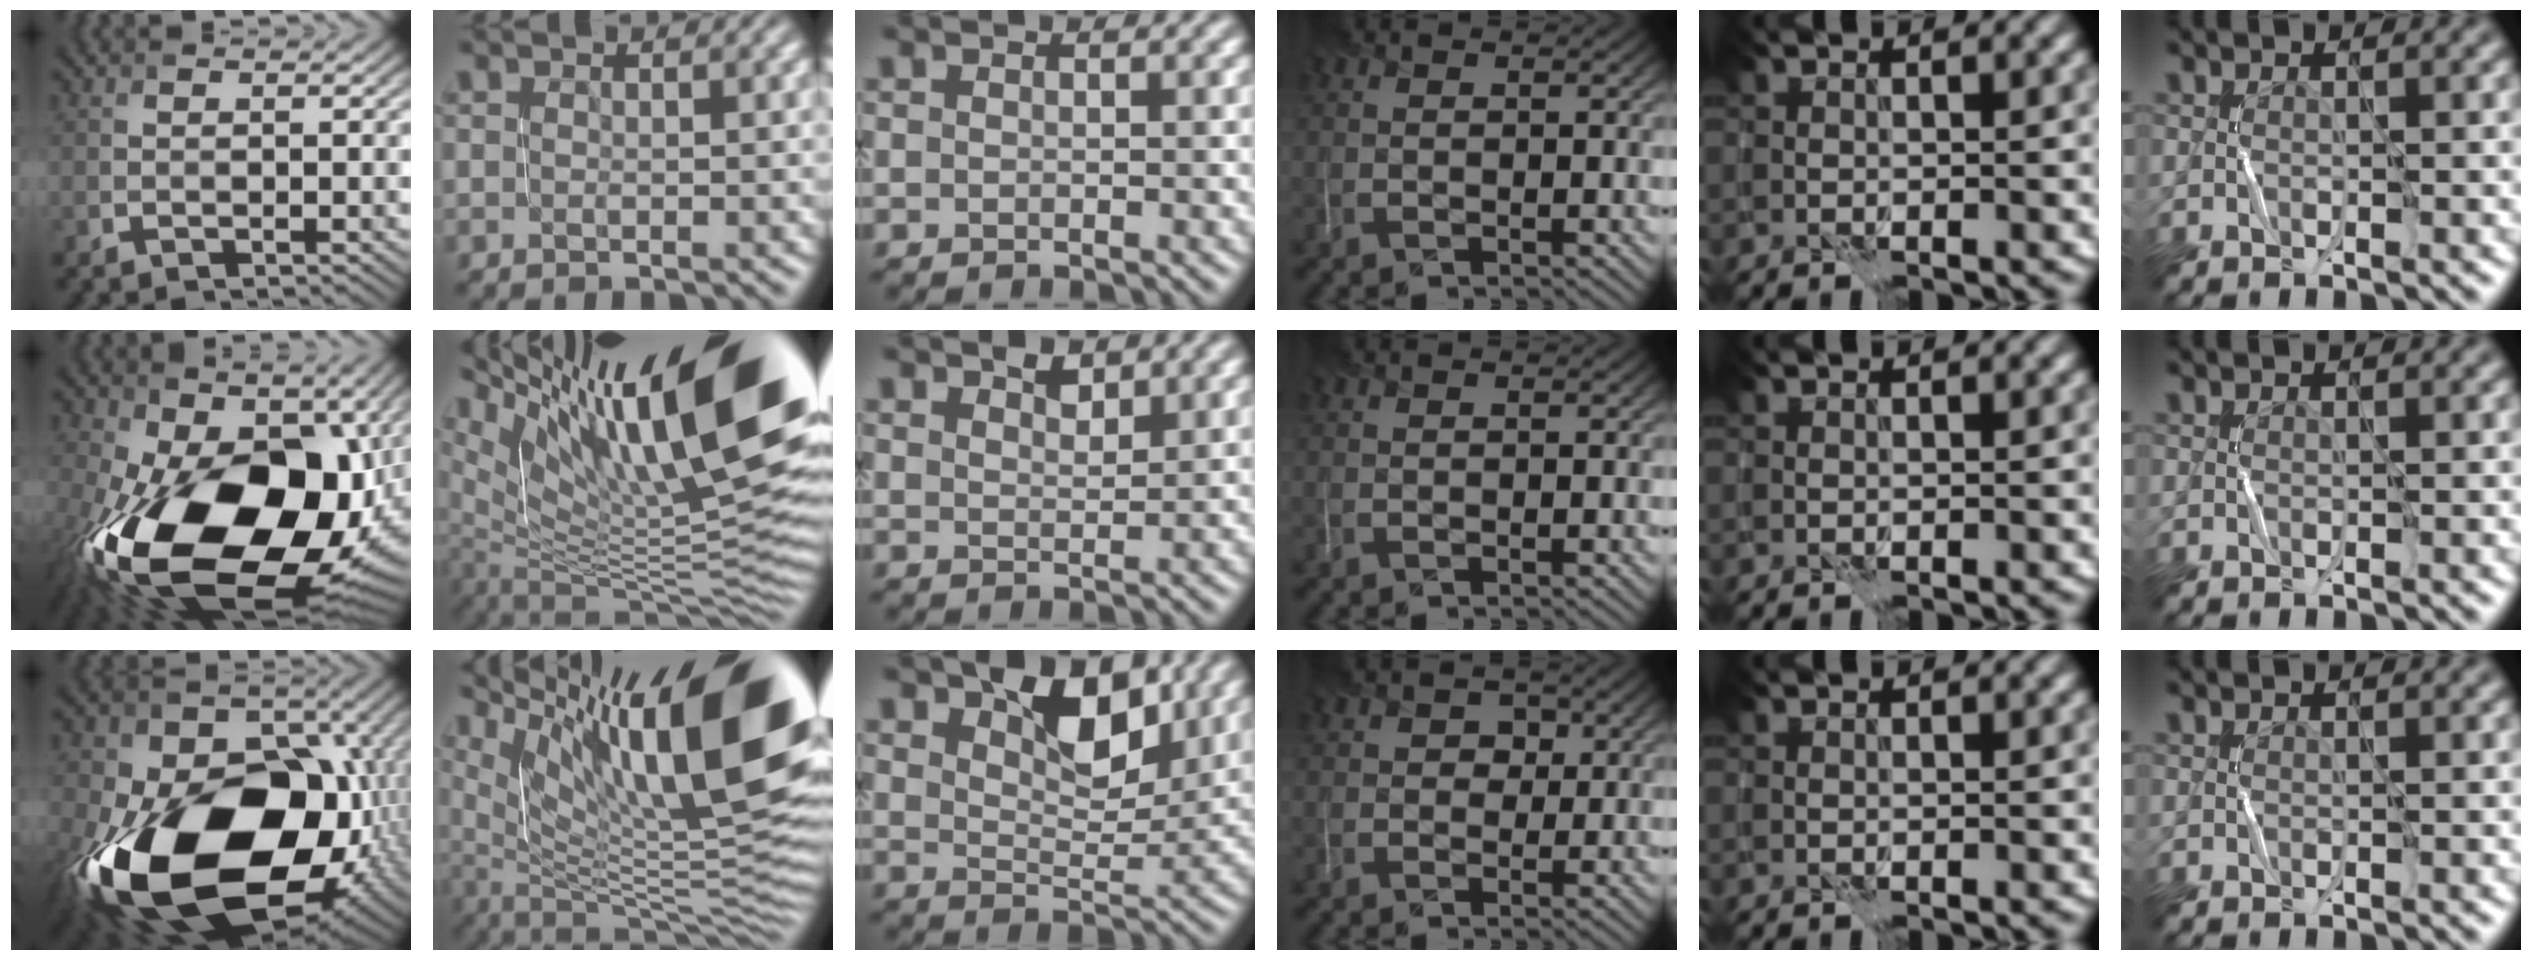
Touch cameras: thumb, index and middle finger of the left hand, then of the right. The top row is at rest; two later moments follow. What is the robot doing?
{"motion": "close", "object": "stapler"}